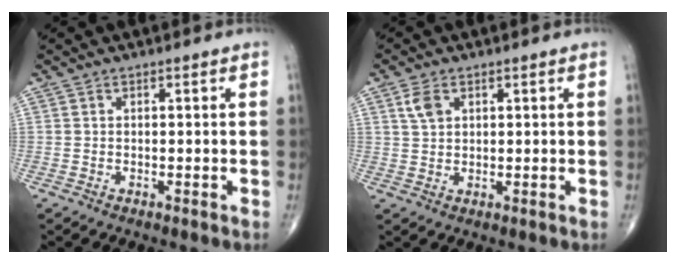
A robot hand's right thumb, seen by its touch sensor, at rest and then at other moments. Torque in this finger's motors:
{"motor_torque": [-0.15, 0.19, -0.24, -0.16, 0.12]}